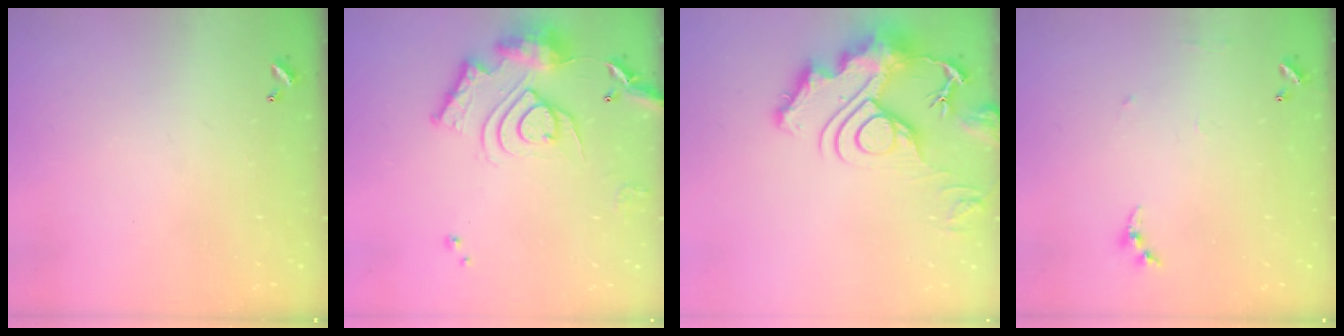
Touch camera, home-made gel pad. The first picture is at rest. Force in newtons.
{"total": 15.8, "press": 15.8, "slide": 1.0}
{"total": 17.0, "press": 16.9, "slide": 1.8}
{"total": 6.5, "press": 6.5, "slide": 0.8}